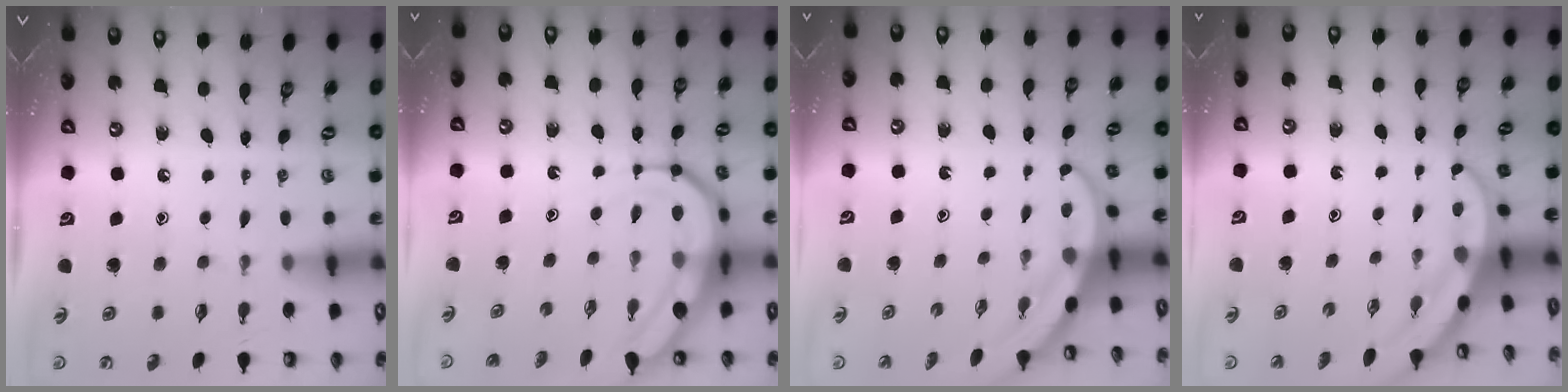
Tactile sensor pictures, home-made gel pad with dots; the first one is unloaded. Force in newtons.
{"total": 10.6, "press": 10.5, "slide": 1.1}
{"total": 3.1, "press": 3.1, "slide": 0.1}
{"total": 3.1, "press": 3.1, "slide": 0.1}